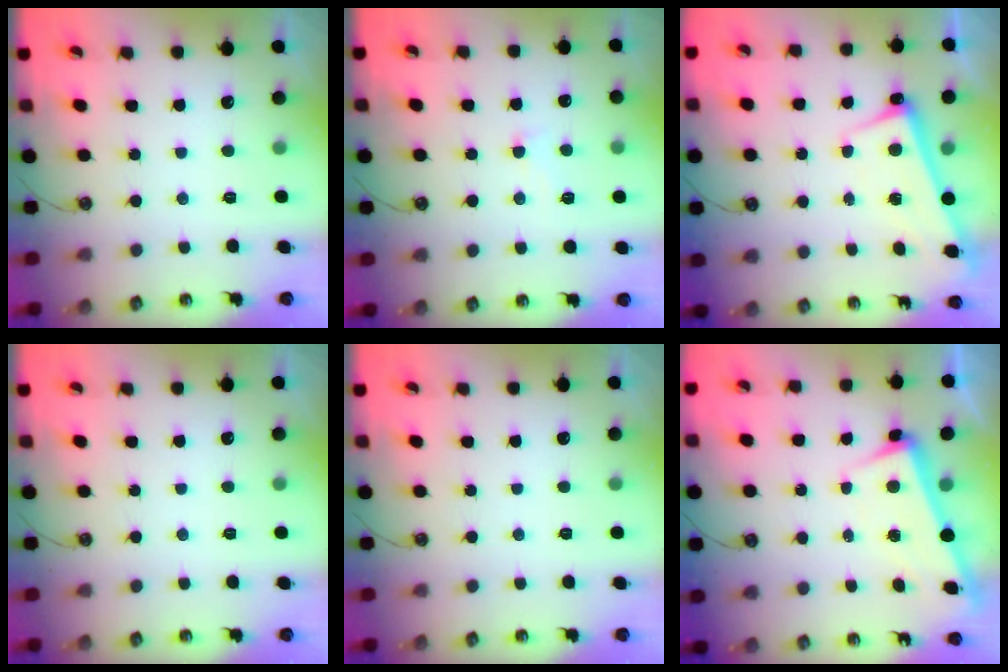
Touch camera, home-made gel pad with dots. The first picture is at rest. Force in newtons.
{"total": 0.9, "press": 0.3, "slide": 0.9}
{"total": 2.7, "press": 2.6, "slide": 0.8}
{"total": 0.0}
{"total": 0.0}
{"total": 3.3, "press": 3.1, "slide": 1.1}